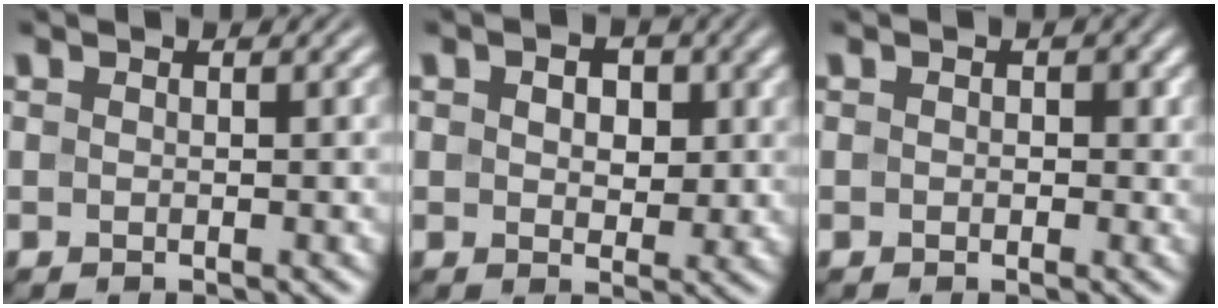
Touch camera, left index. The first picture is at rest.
{"total": 3.6, "force": [1.0, 2.4, 2.5], "torque": [-0.033, 0.001, 0.011]}
{"total": 1.0, "force": [0.2, 0.9, 0.4], "torque": [-0.001, -0.002, -0.002]}